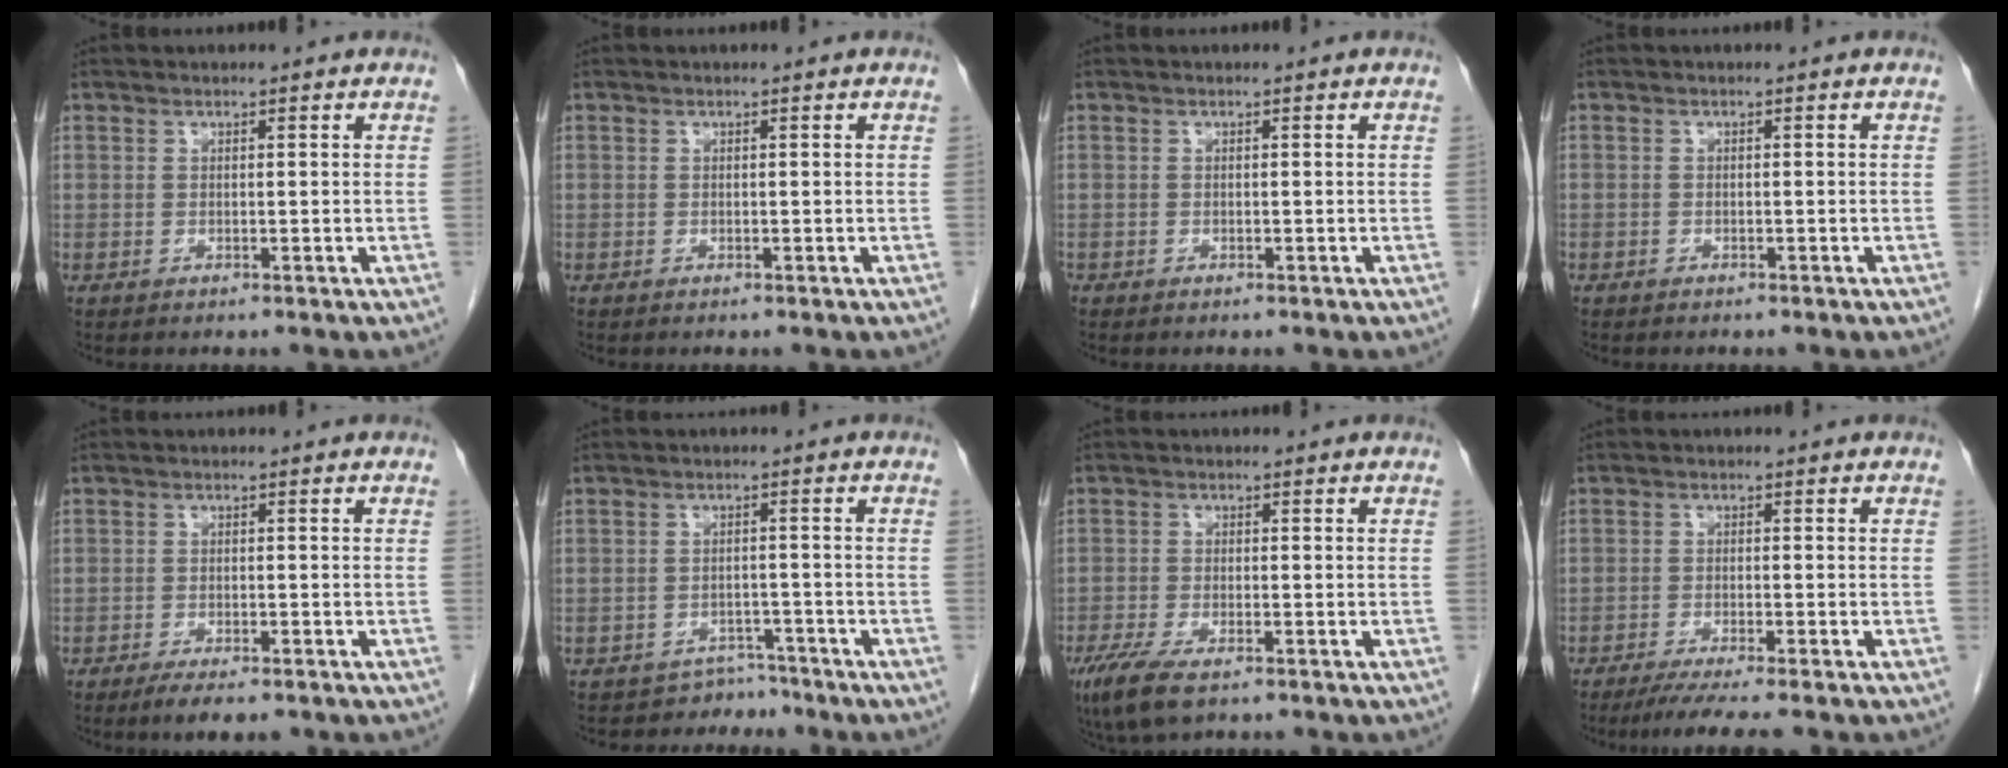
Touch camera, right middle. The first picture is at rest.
{"total": 0.0}
{"total": 0.0}
{"total": 0.6, "force": [-0.5, 0.4, 0.1], "torque": [-0.005, 0.001, -0.008]}
{"total": 2.9, "force": [-2.0, 0.9, 1.8], "torque": [-0.031, -0.004, -0.027]}
{"total": 3.5, "force": [-3.0, 1.2, -1.4], "torque": [0.027, 0.015, -0.043]}
{"total": 6.5, "force": [-4.2, 1.9, 4.6], "torque": [-0.091, -0.017, -0.069]}
{"total": 6.2, "force": [-5.2, -0.6, 3.4], "torque": [-0.047, -0.016, -0.083]}